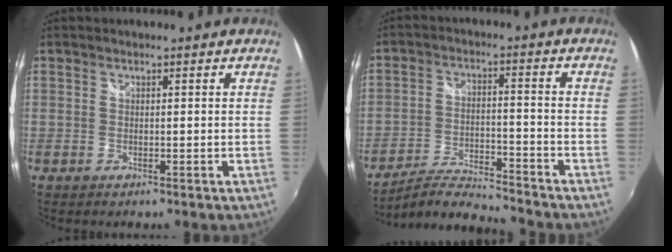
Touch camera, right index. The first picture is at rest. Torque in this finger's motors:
{"motor_torque": [-0.71, -0.10, -0.61, -0.04]}